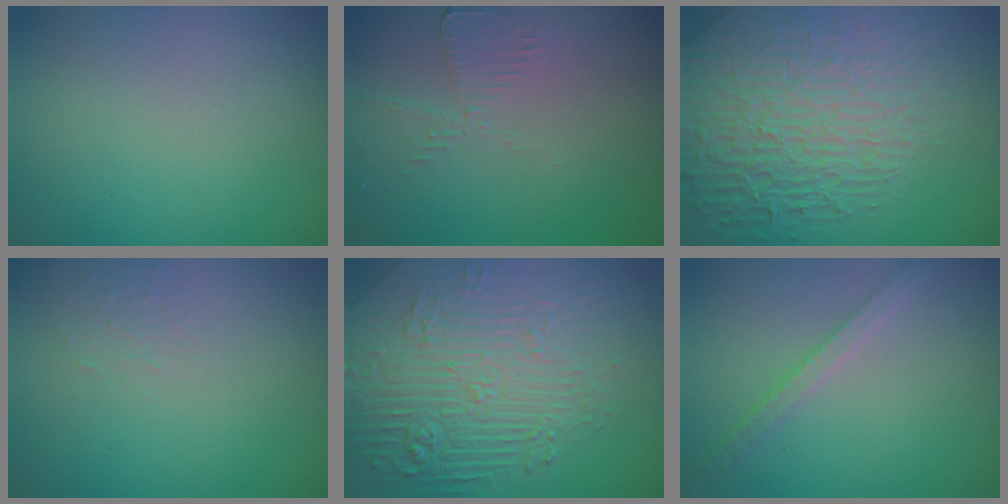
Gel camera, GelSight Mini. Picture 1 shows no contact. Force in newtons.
{"total": 2.0, "press": 2.0, "slide": 0.3}
{"total": 8.7, "press": 6.0, "slide": 6.3}
{"total": 1.3, "press": 1.3, "slide": 0.2}
{"total": 8.8, "press": 6.1, "slide": 6.3}
{"total": 2.1, "press": 2.0, "slide": 0.6}